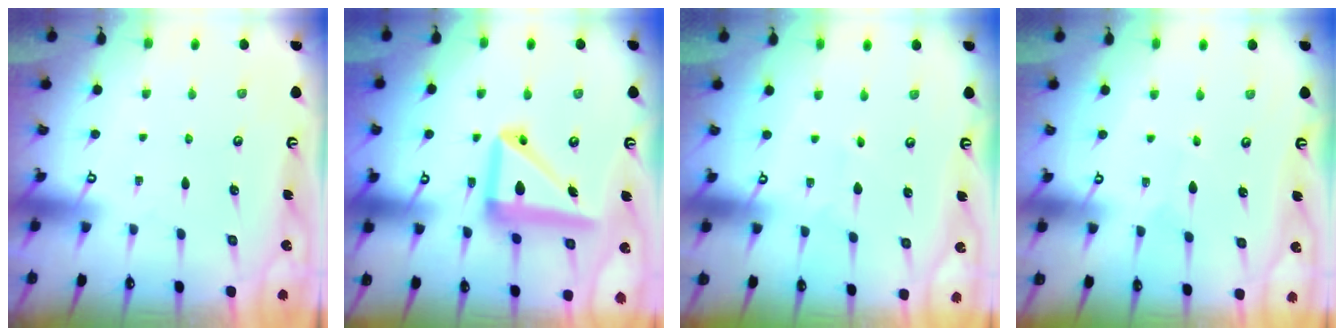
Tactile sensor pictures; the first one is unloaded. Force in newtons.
{"total": 15.4, "press": 15.2, "slide": 2.4}
{"total": 1.8, "press": 1.8, "slide": 0.2}
{"total": 1.8, "press": 1.8, "slide": 0.2}